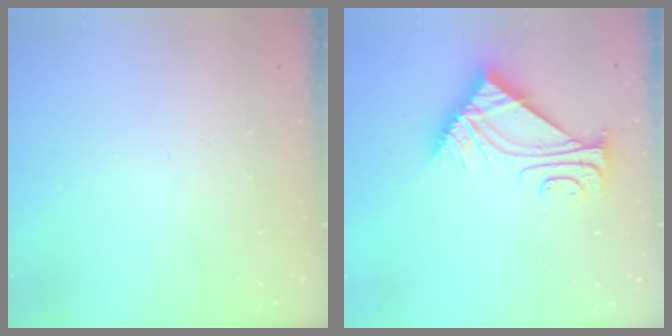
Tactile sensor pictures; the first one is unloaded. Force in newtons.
{"total": 9.4, "press": 9.4, "slide": 0.2}